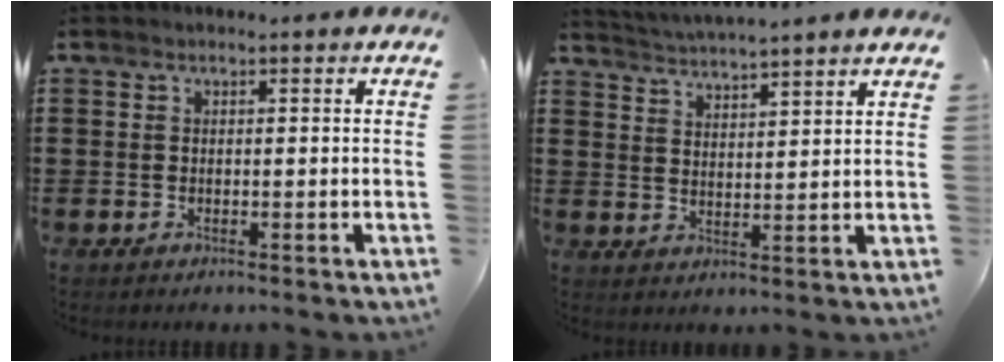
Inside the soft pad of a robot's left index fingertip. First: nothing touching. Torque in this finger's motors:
{"motor_torque": [2.14, 0.00, 0.43, 0.15]}